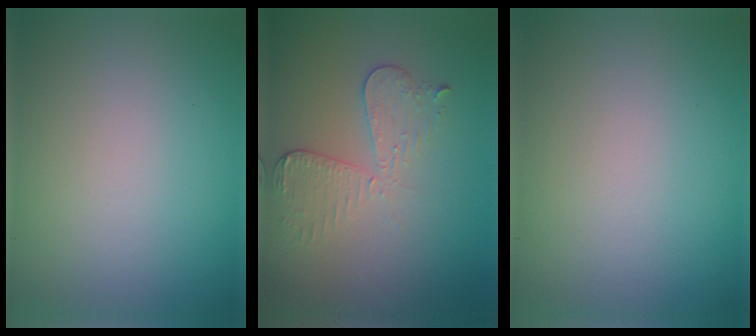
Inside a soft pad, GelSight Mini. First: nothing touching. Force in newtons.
{"total": 2.9, "press": 2.7, "slide": 1.2}
{"total": 0.0}